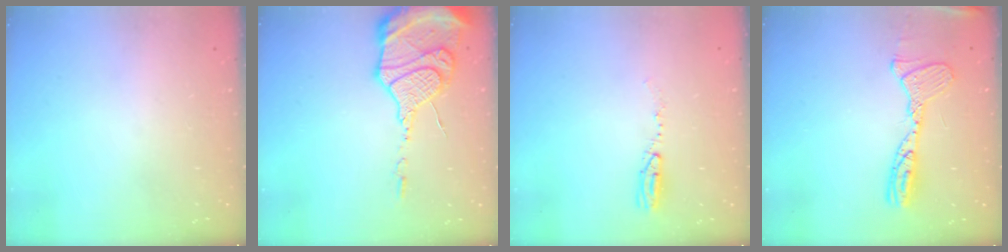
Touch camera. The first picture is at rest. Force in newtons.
{"total": 19.7, "press": 18.9, "slide": 5.7}
{"total": 3.9, "press": 3.4, "slide": 1.9}
{"total": 13.7, "press": 13.6, "slide": 1.2}